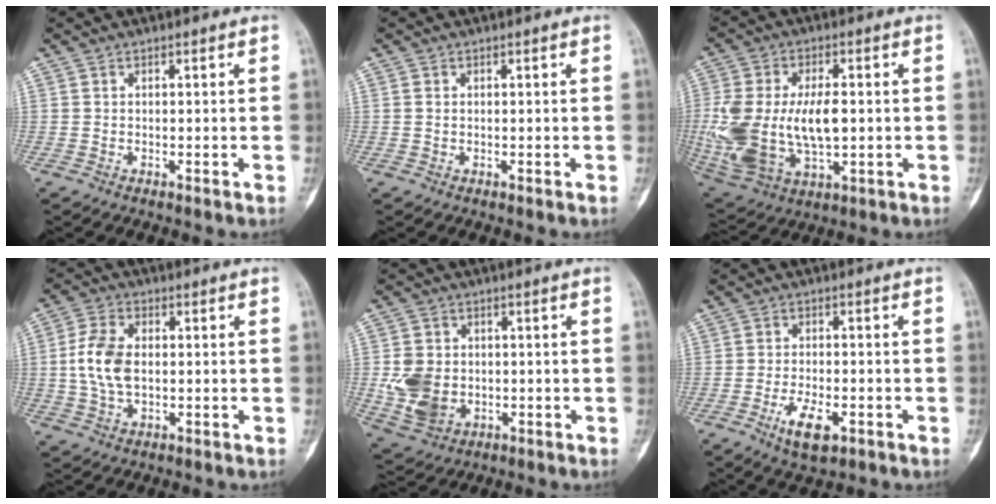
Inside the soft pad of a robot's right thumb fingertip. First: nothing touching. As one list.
[{"total": 0.8, "force": [0.1, 0.6, 0.6], "torque": [-0.013, 0.000, 0.003]}, {"total": 20.1, "force": [-0.5, 11.1, 16.7], "torque": [-0.360, -0.010, 0.007]}, {"total": 8.7, "force": [0.1, 5.3, 6.9], "torque": [-0.143, 0.009, 0.000]}, {"total": 9.2, "force": [-0.7, 7.3, 5.5], "torque": [-0.093, -0.002, 0.000]}, {"total": 6.5, "force": [-3.0, 2.8, 5.1], "torque": [-0.089, 0.006, -0.047]}]